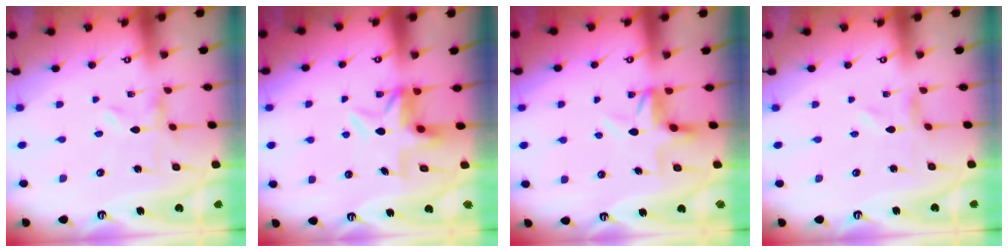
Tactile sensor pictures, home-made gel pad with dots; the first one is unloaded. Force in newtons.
{"total": 6.5, "press": 6.5, "slide": 0.6}
{"total": 6.2, "press": 5.8, "slide": 2.2}
{"total": 0.5, "press": 0.5, "slide": 0.2}